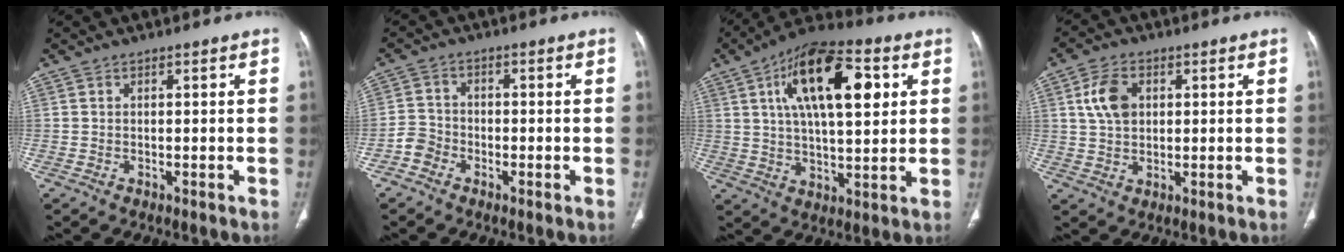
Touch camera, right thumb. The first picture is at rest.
{"total": 3.4, "force": [-2.0, 2.6, 0.8], "torque": [-0.004, 0.012, -0.051]}
{"total": 19.4, "force": [6.4, 8.4, 16.3], "torque": [-0.250, 0.000, 0.099]}
{"total": 6.8, "force": [1.8, 4.7, 4.6], "torque": [-0.078, 0.000, 0.034]}